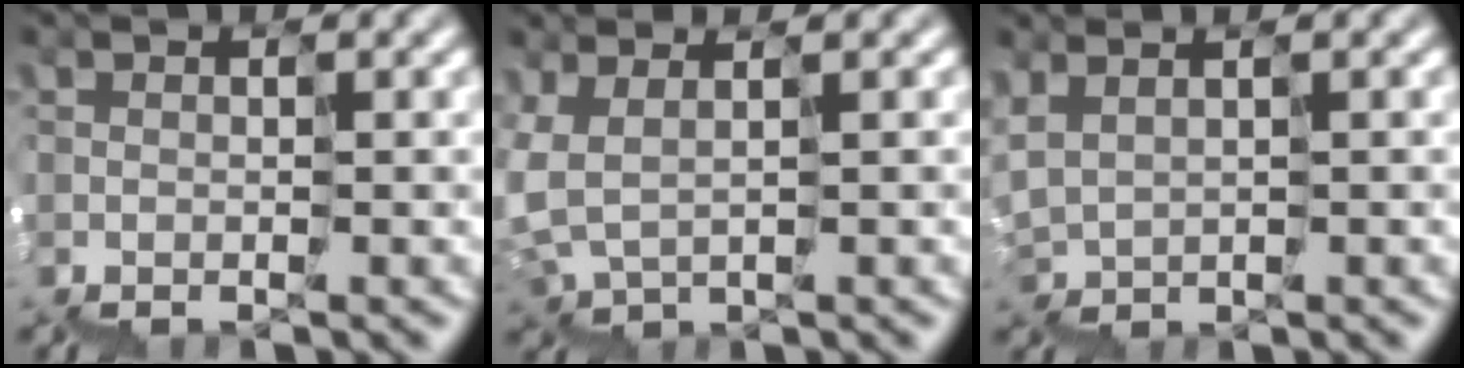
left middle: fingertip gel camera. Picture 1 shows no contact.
{"total": 1.1, "force": [1.0, 0.4, 0.0], "torque": [-0.022, 0.009, 0.021]}
{"total": 1.3, "force": [1.3, 0.4, -0.2], "torque": [-0.021, 0.013, 0.035]}